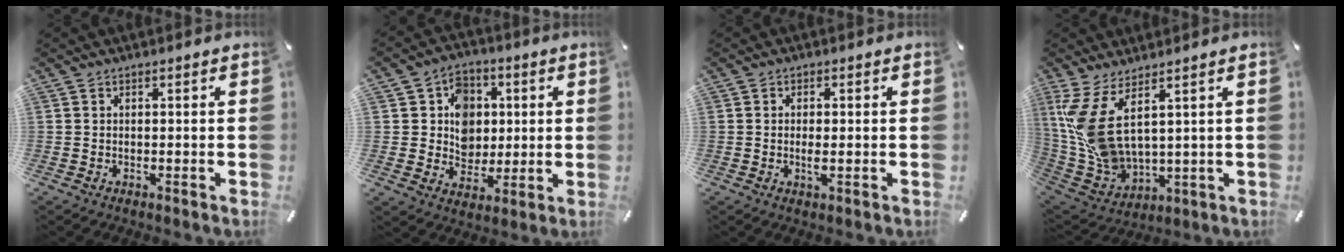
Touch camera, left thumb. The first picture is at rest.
{"total": 9.9, "force": [1.4, 9.2, 3.3], "torque": [-0.043, -0.001, 0.029]}
{"total": 2.3, "force": [-0.2, 0.8, 2.2], "torque": [-0.040, -0.002, -0.003]}
{"total": 12.0, "force": [4.4, 5.7, 9.6], "torque": [-0.231, -0.048, 0.082]}